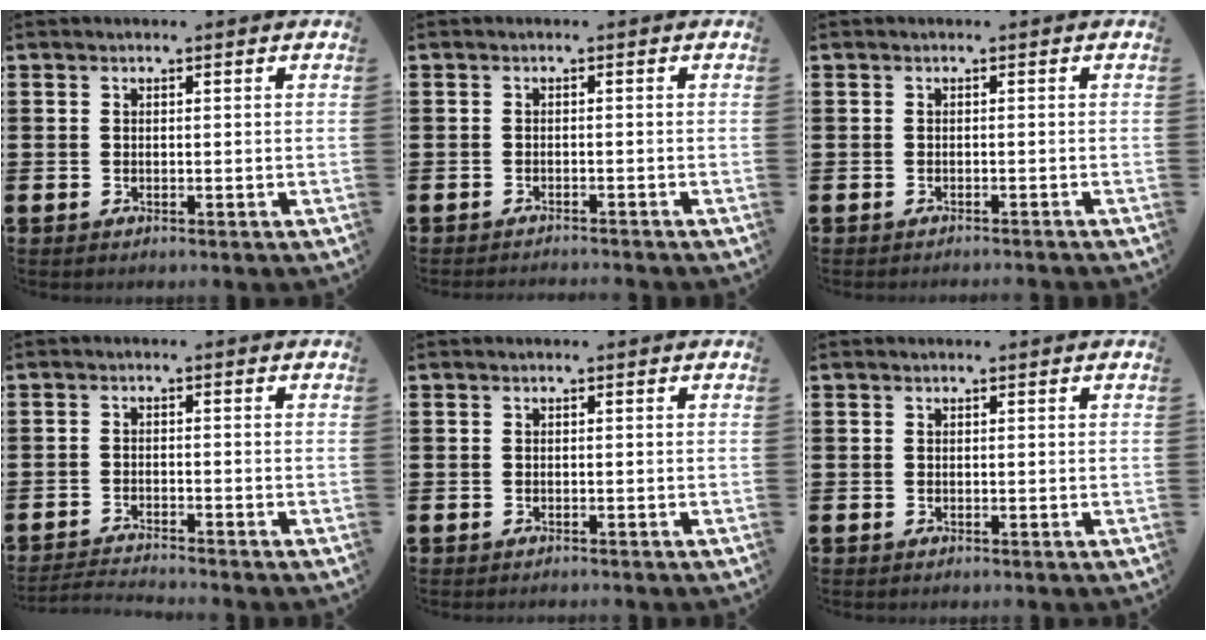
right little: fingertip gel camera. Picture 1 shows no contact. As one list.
[{"total": 1.0, "force": [-1.0, -0.2, 0.0], "torque": [0.000, 0.000, -0.021]}, {"total": 0.0}, {"total": 2.0, "force": [-2.0, -0.2, 0.2], "torque": [-0.004, 0.002, -0.042]}, {"total": 0.0}, {"total": 0.0}]